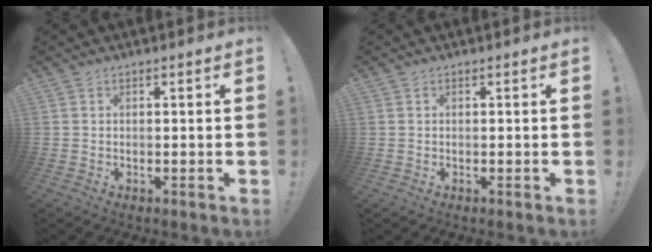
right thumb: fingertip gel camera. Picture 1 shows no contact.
{"total": 0.0}